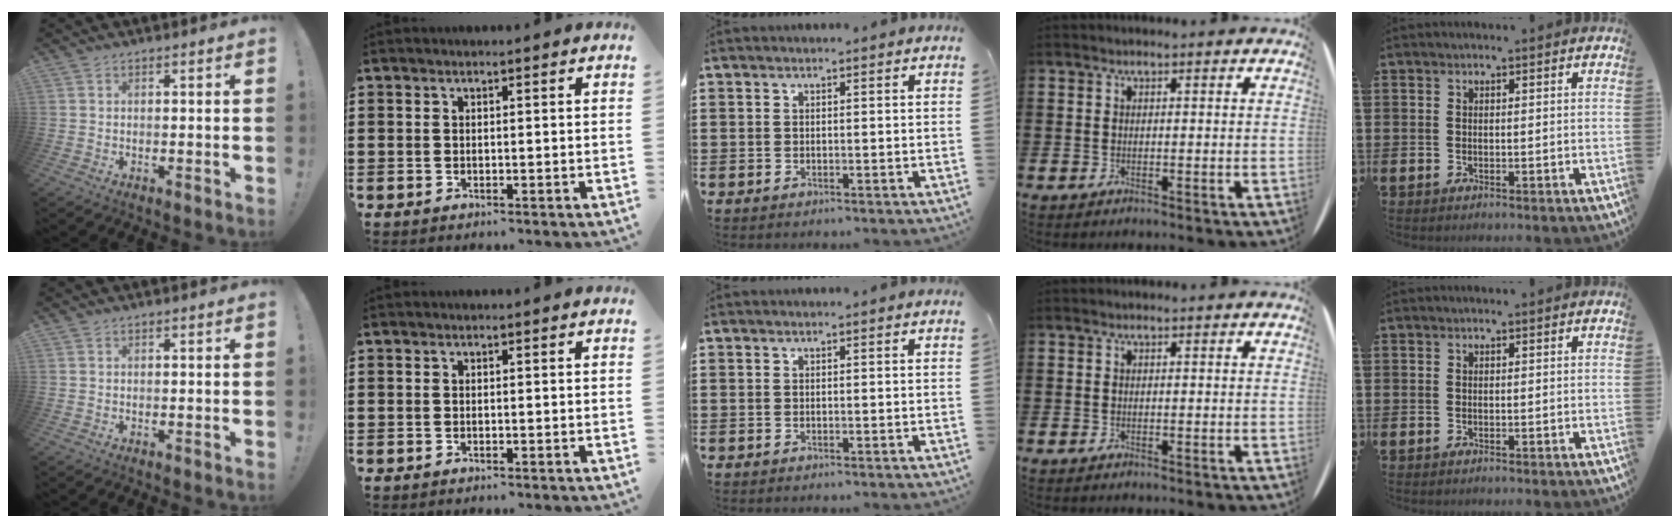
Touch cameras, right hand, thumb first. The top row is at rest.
{}